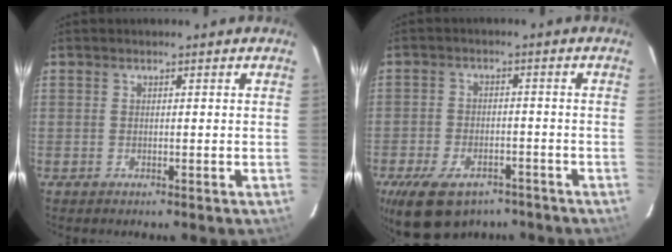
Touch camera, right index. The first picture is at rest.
{"total": 13.5, "force": [-9.0, 7.3, 6.9], "torque": [-0.160, -0.009, -0.140]}